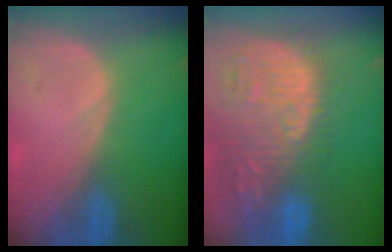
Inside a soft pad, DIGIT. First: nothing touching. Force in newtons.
{"total": 15.7, "press": 13.1, "slide": 8.6}